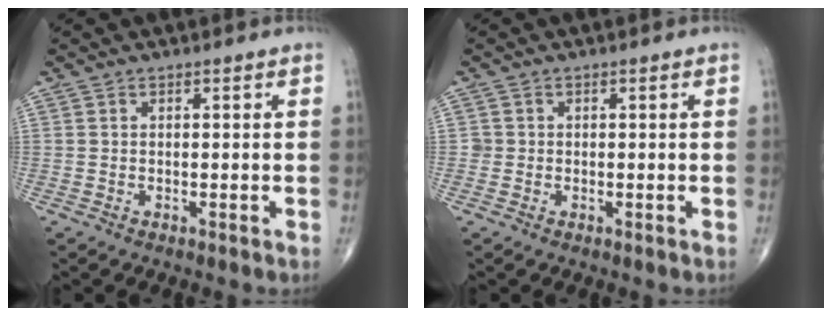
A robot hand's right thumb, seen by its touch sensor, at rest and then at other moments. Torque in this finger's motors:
{"motor_torque": [0.14, 0.03, 0.25, 0.18, -0.09]}